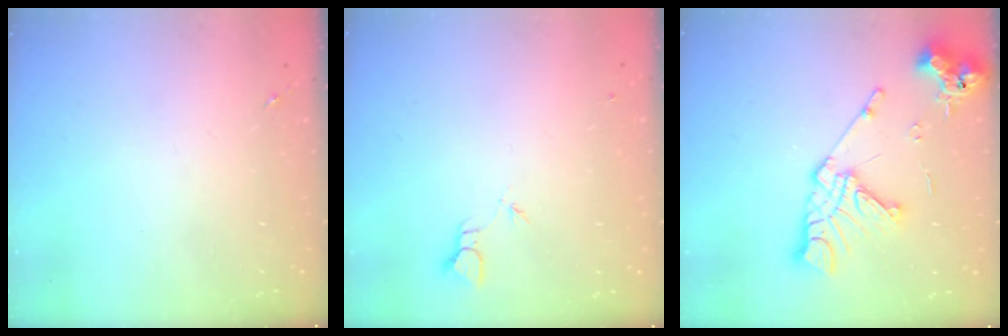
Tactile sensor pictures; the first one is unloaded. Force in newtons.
{"total": 1.9, "press": 1.9, "slide": 0.1}
{"total": 15.5, "press": 15.4, "slide": 1.9}